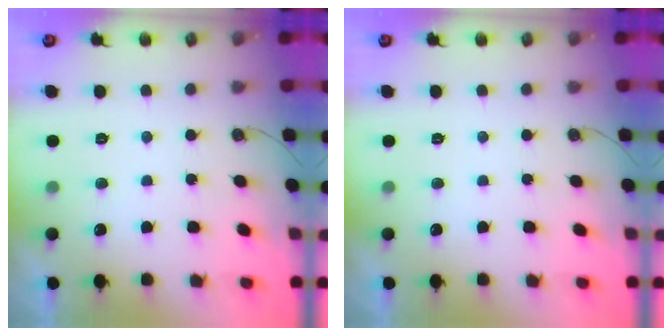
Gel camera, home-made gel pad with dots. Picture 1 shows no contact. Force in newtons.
{"total": 0.0}